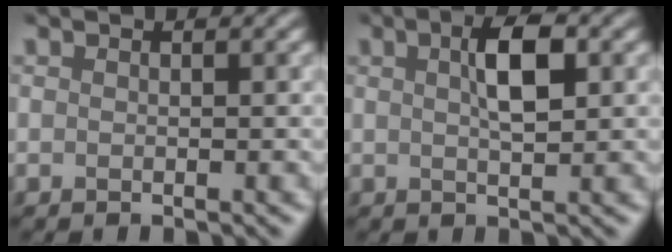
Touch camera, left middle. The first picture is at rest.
{"total": 2.4, "force": [0.9, 0.2, 2.2], "torque": [-0.046, 0.015, 0.020]}